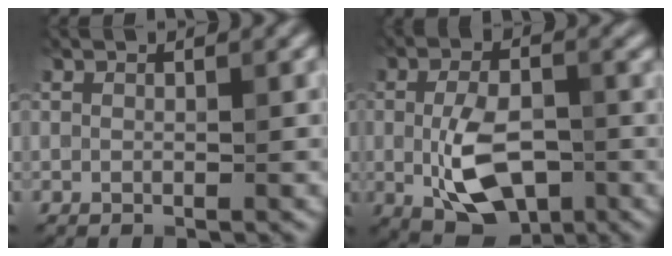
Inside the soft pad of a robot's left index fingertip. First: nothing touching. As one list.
[{"total": 5.8, "force": [-1.5, 3.6, 4.4], "torque": [-0.095, -0.014, -0.026]}]